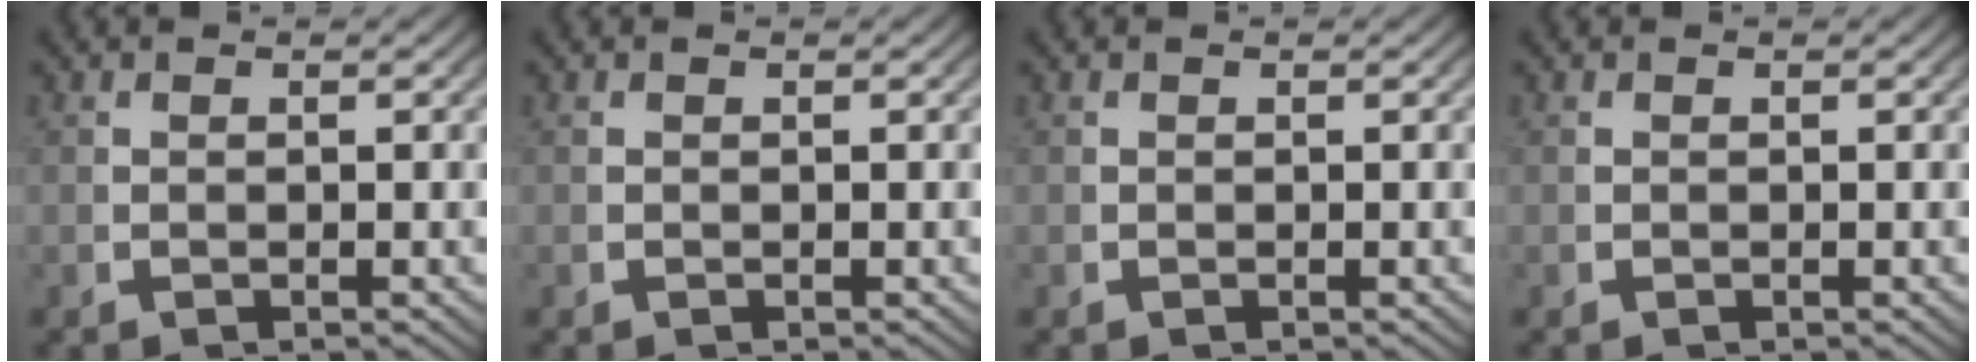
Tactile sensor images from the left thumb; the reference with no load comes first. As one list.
[{"total": 0.0}, {"total": 0.0}, {"total": 0.0}]